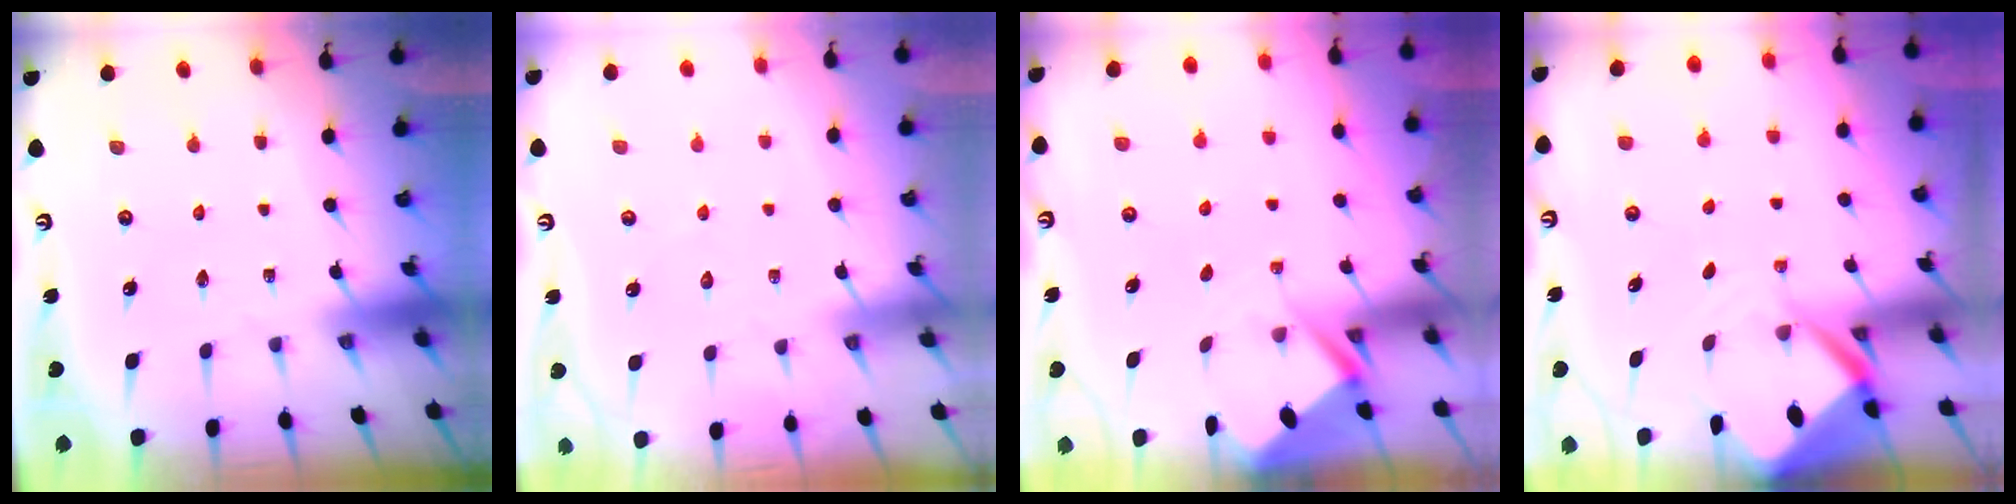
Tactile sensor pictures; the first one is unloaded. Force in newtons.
{"total": 2.5, "press": 2.5, "slide": 0.3}
{"total": 3.0, "press": 2.9, "slide": 0.4}
{"total": 5.3, "press": 5.3, "slide": 0.5}